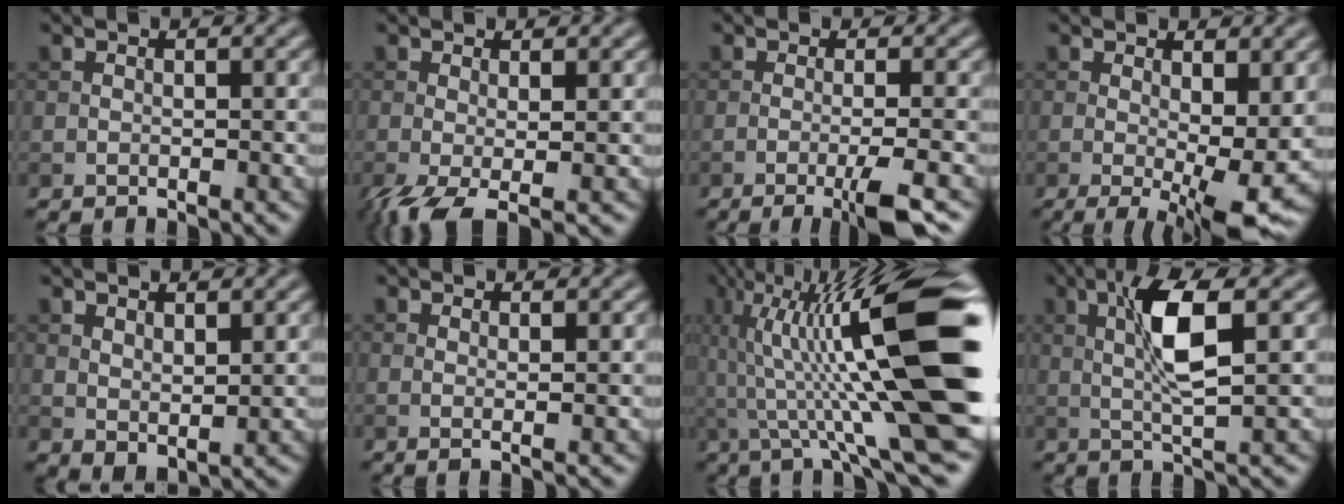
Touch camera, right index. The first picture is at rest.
{"total": 3.8, "force": [-1.6, 0.9, 3.3], "torque": [-0.073, -0.011, -0.034]}
{"total": 4.5, "force": [-1.7, 0.8, 4.0], "torque": [-0.061, -0.004, -0.037]}
{"total": 8.3, "force": [-0.8, 2.2, 7.9], "torque": [-0.120, -0.021, -0.002]}
{"total": 2.3, "force": [1.1, 1.2, 1.7], "torque": [-0.032, -0.008, 0.026]}
{"total": 1.2, "force": [0.2, 0.2, 1.1], "torque": [-0.018, -0.002, 0.001]}
{"total": 14.5, "force": [2.1, 2.1, 14.2], "torque": [-0.225, 0.022, 0.041]}
{"total": 5.9, "force": [1.1, 1.1, 5.7], "torque": [-0.114, 0.008, 0.021]}